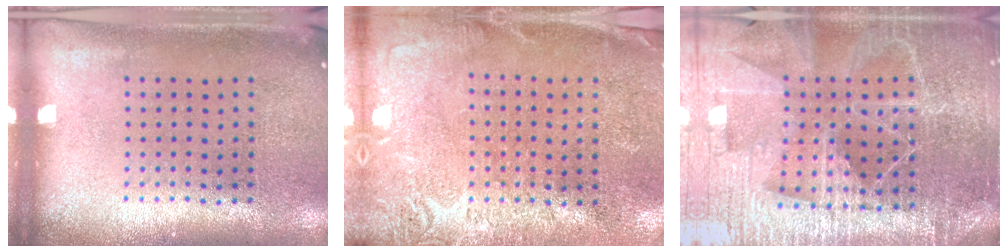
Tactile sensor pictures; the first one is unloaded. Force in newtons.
{"total": 2.7, "press": 2.6, "slide": 0.9}
{"total": 5.6, "press": 5.0, "slide": 2.6}